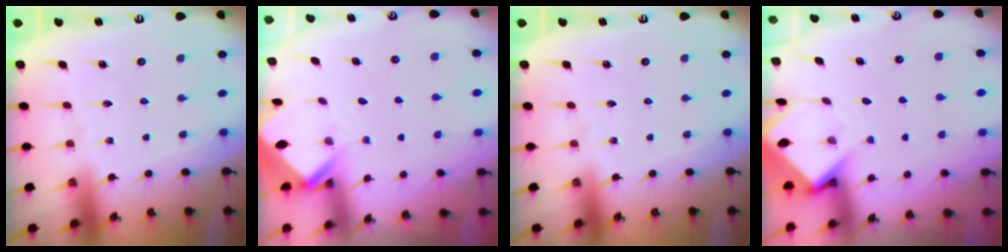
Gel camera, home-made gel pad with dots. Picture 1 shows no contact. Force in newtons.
{"total": 2.6, "press": 2.6, "slide": 0.2}
{"total": 0.0}
{"total": 4.0, "press": 3.9, "slide": 0.3}